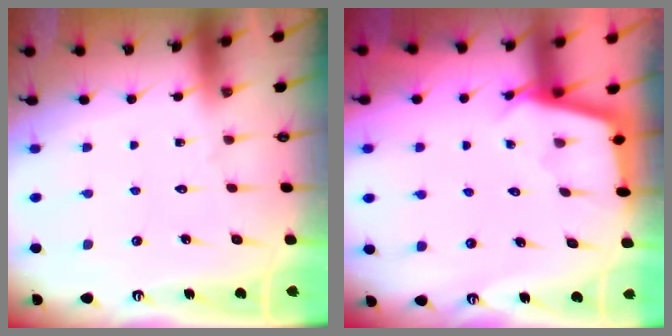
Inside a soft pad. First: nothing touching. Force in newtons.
{"total": 2.9, "press": 2.9, "slide": 0.3}